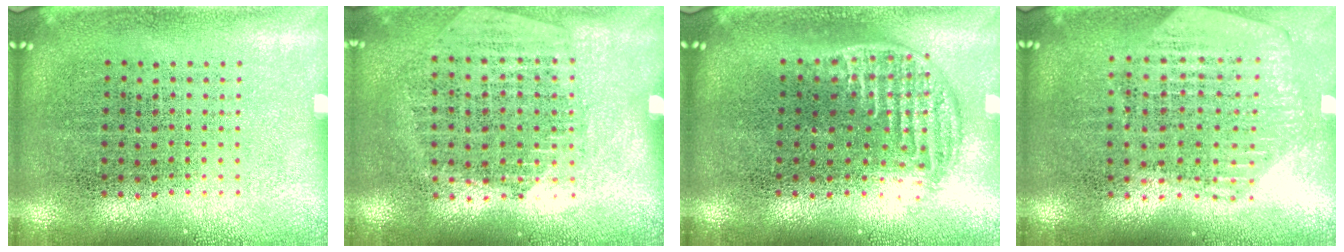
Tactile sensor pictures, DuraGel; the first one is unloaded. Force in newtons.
{"total": 1.2, "press": 1.1, "slide": 0.4}
{"total": 1.2, "press": 1.0, "slide": 0.6}
{"total": 0.9, "press": 0.8, "slide": 0.1}